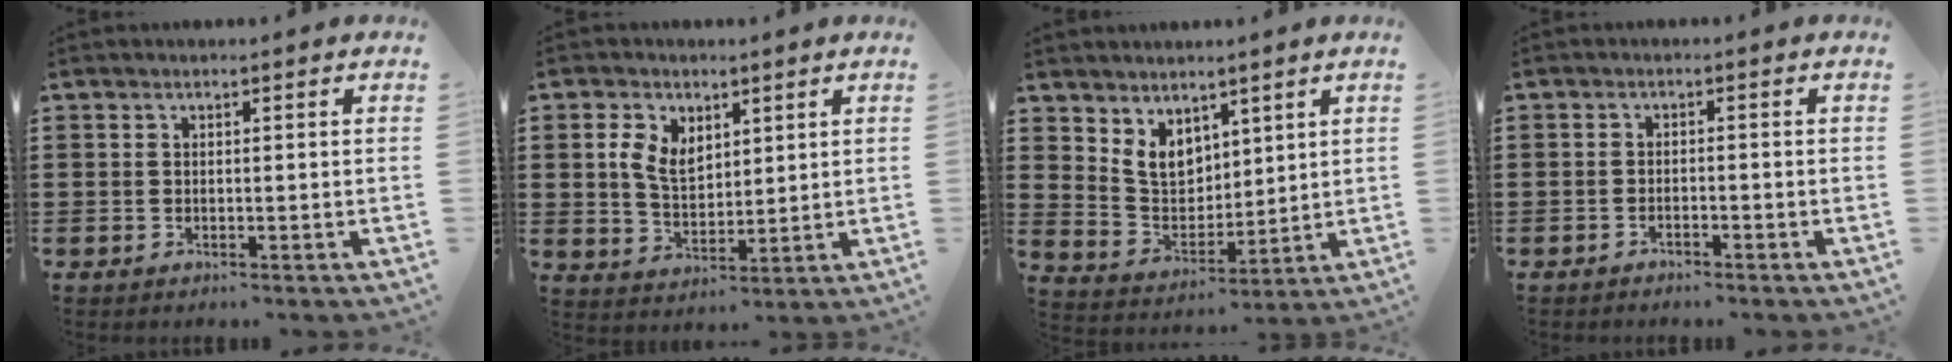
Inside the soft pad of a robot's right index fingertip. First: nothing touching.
{"total": 5.4, "force": [2.0, 3.7, 3.3], "torque": [-0.078, 0.014, 0.036]}
{"total": 6.1, "force": [3.7, 4.3, 2.2], "torque": [-0.065, -0.004, 0.071]}
{"total": 1.1, "force": [-1.1, 0.2, 0.2], "torque": [-0.008, 0.000, -0.022]}